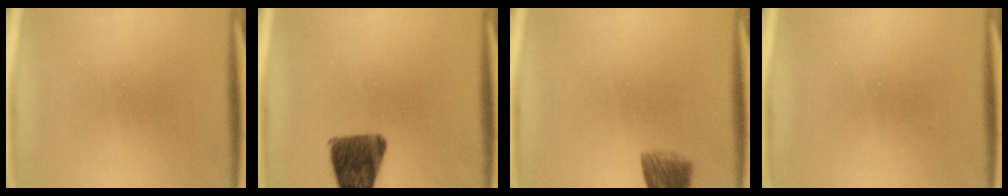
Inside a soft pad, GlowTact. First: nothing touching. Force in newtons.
{"total": 10.6}
{"total": 4.8}
{"total": 0.0}